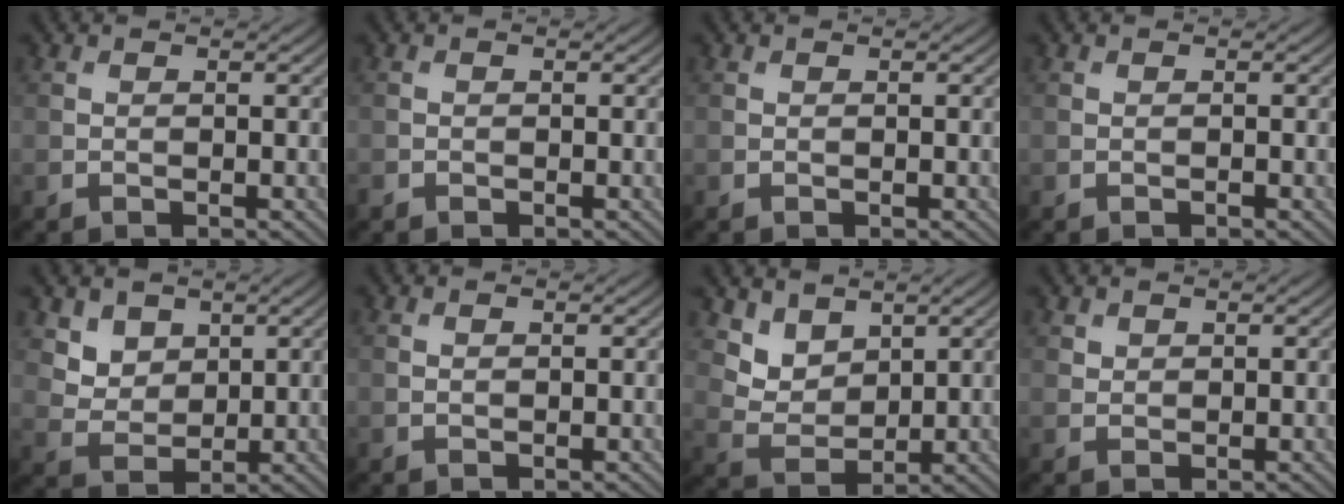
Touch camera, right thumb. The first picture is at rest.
{"total": 0.6, "force": [-0.4, 0.3, 0.1], "torque": [-0.003, -0.003, -0.009]}
{"total": 0.0}
{"total": 0.0}
{"total": 4.4, "force": [2.7, 3.2, 1.5], "torque": [-0.056, -0.028, 0.066]}
{"total": 0.7, "force": [0.2, 0.3, 0.6], "torque": [-0.011, 0.001, 0.004]}
{"total": 4.7, "force": [3.4, 2.7, 1.7], "torque": [-0.055, -0.020, 0.075]}
{"total": 1.0, "force": [0.8, 0.7, 0.2], "torque": [-0.005, -0.002, 0.018]}